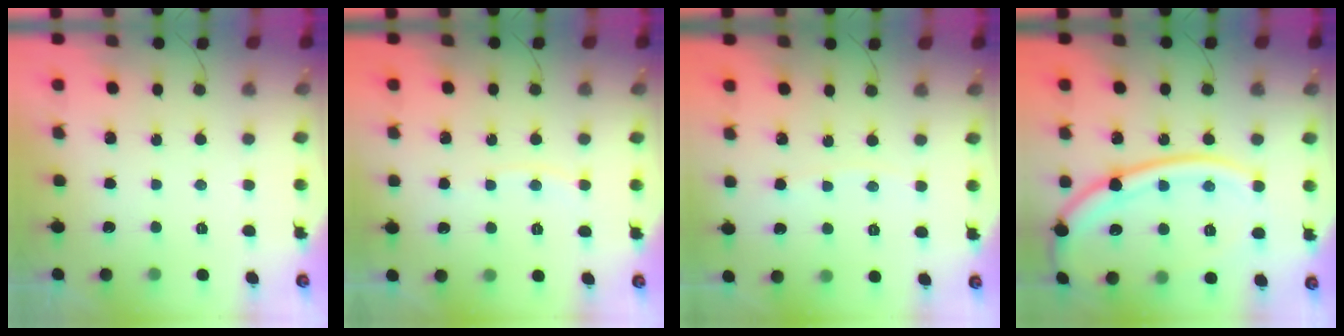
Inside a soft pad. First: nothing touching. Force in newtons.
{"total": 3.0, "press": 2.9, "slide": 0.4}
{"total": 2.0, "press": 2.0, "slide": 0.4}
{"total": 21.0, "press": 20.9, "slide": 2.3}